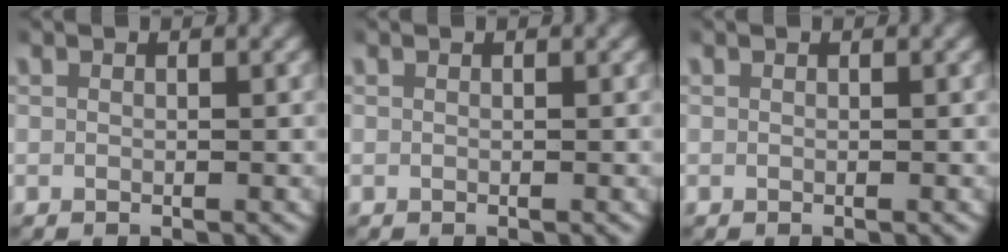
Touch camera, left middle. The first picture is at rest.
{"total": 0.0}
{"total": 0.0}